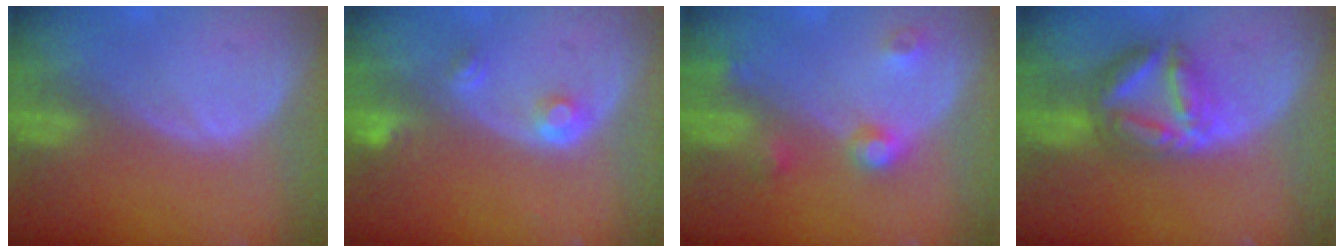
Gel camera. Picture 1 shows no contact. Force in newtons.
{"total": 3.0, "press": 2.8, "slide": 1.0}
{"total": 4.3, "press": 3.8, "slide": 1.9}
{"total": 7.3, "press": 7.3, "slide": 0.6}